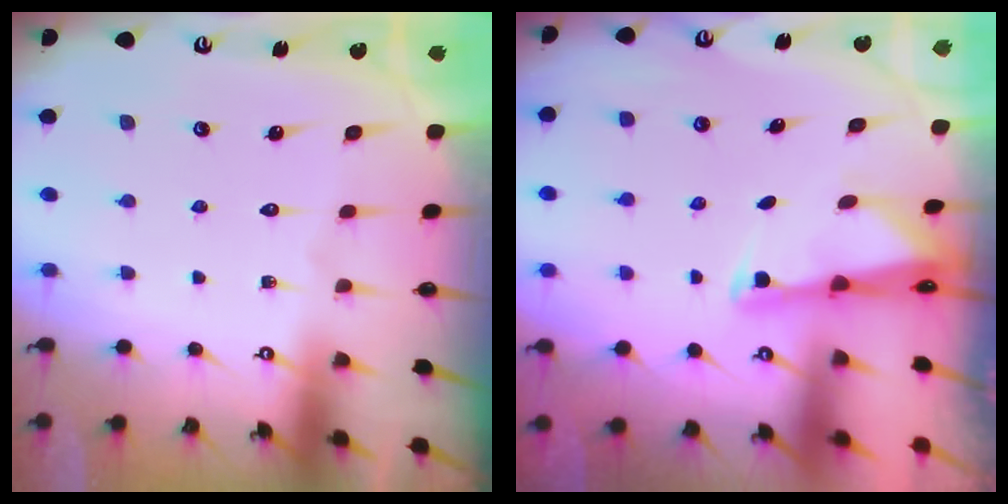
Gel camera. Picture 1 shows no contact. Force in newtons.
{"total": 1.8, "press": 1.8, "slide": 0.4}